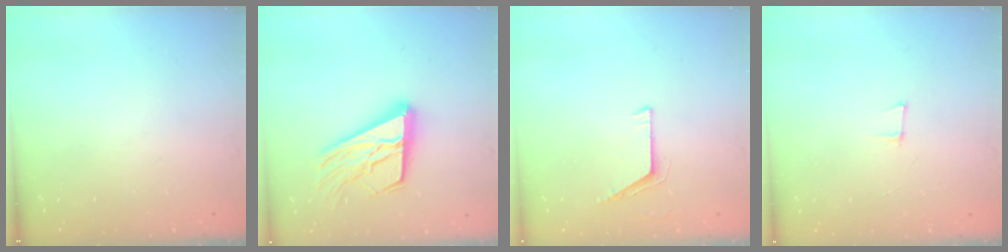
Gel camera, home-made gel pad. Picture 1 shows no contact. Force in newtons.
{"total": 19.1, "press": 19.0, "slide": 2.5}
{"total": 6.1, "press": 6.0, "slide": 0.6}
{"total": 5.8, "press": 5.1, "slide": 2.8}